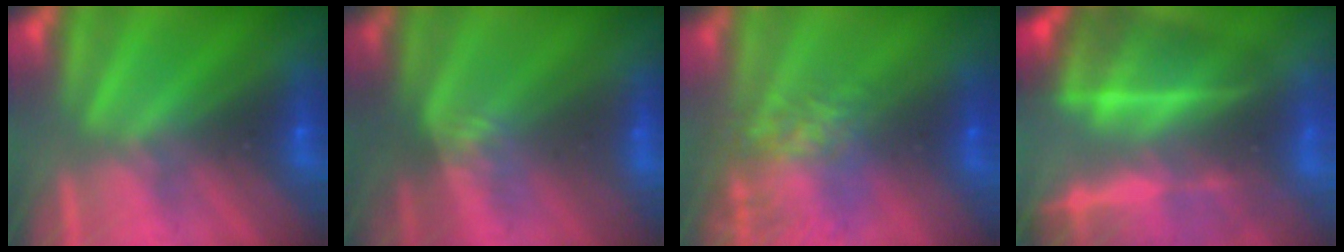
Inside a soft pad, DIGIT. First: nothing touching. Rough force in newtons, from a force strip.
{"total": 3.0}
{"total": 5.7}
{"total": 8.5}